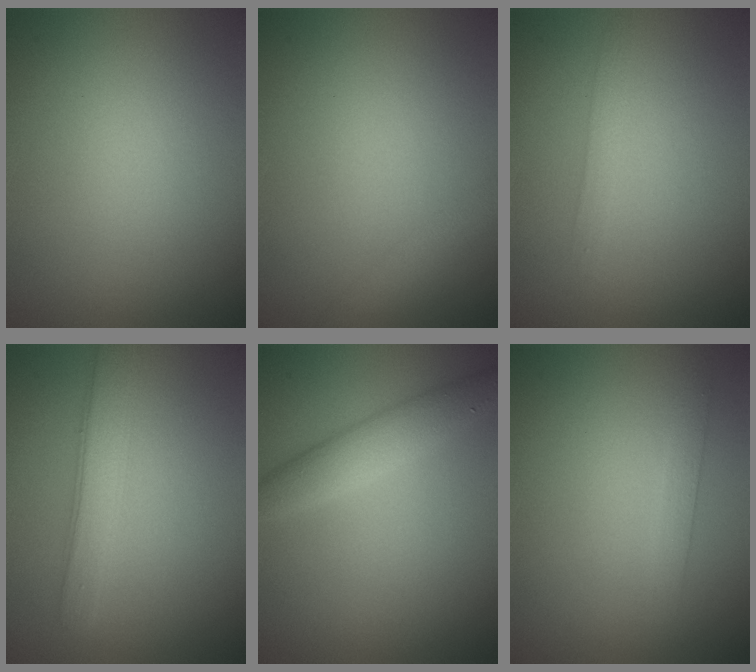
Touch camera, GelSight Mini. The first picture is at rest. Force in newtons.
{"total": 1.6, "press": 1.6, "slide": 0.0}
{"total": 1.1, "press": 1.1, "slide": 0.2}
{"total": 3.4, "press": 3.4, "slide": 0.1}
{"total": 3.0, "press": 3.0, "slide": 0.1}
{"total": 1.6, "press": 1.6, "slide": 0.1}